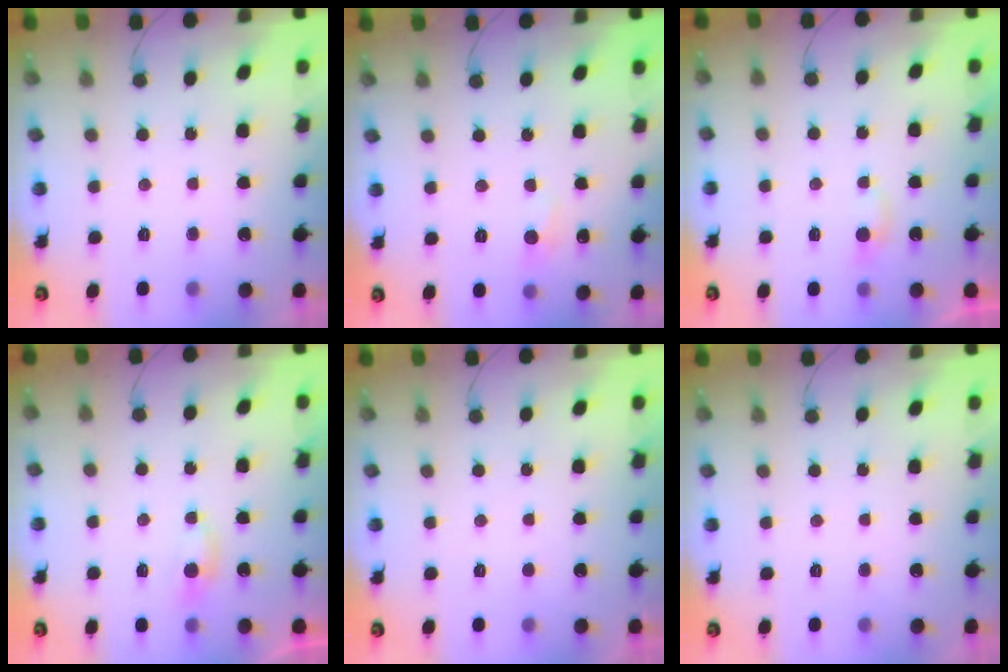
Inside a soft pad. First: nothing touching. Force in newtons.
{"total": 5.1, "press": 5.0, "slide": 0.7}
{"total": 2.8, "press": 2.8, "slide": 0.2}
{"total": 2.7, "press": 2.6, "slide": 0.5}
{"total": 0.0}
{"total": 0.0}